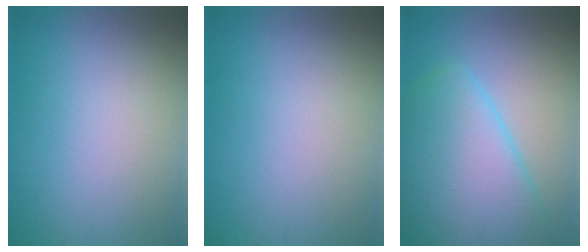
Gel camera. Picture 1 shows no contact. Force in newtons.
{"total": 0.0}
{"total": 9.3, "press": 9.3, "slide": 0.4}